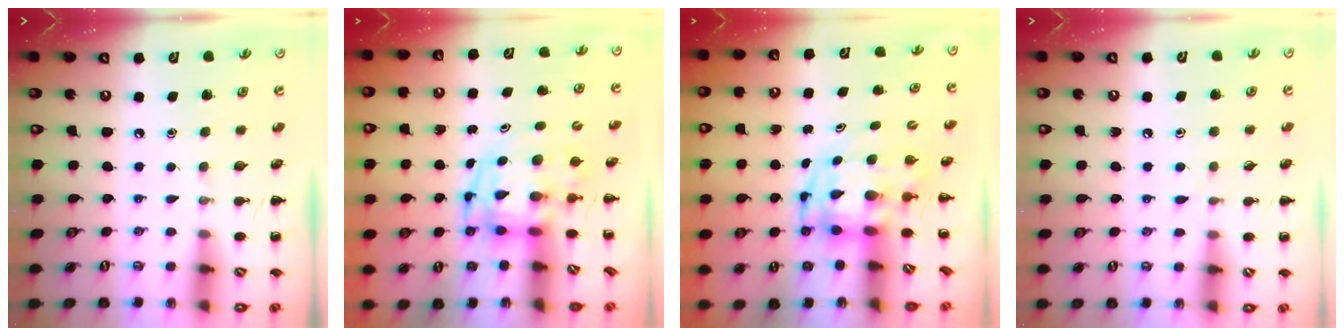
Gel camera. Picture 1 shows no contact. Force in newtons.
{"total": 3.8, "press": 3.7, "slide": 0.6}
{"total": 3.6, "press": 3.5, "slide": 0.8}
{"total": 5.3, "press": 4.9, "slide": 2.0}